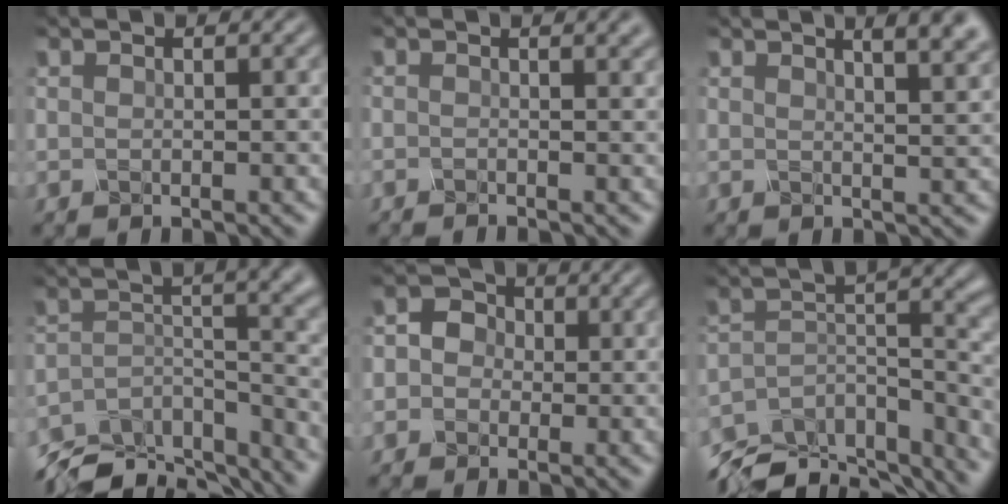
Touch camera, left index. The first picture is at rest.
{"total": 2.6, "force": [-0.3, 1.3, 2.2], "torque": [0.007, 0.009, -0.016]}
{"total": 8.2, "force": [4.8, 3.6, 5.6], "torque": [-0.009, 0.047, 0.028]}
{"total": 12.5, "force": [-11.5, 3.2, 3.6], "torque": [-0.067, 0.006, -0.165]}
{"total": 2.3, "force": [-0.7, 2.2, 0.2], "torque": [0.020, 0.002, -0.019]}
{"total": 13.3, "force": [-11.7, 4.4, 4.6], "torque": [-0.093, 0.001, -0.162]}